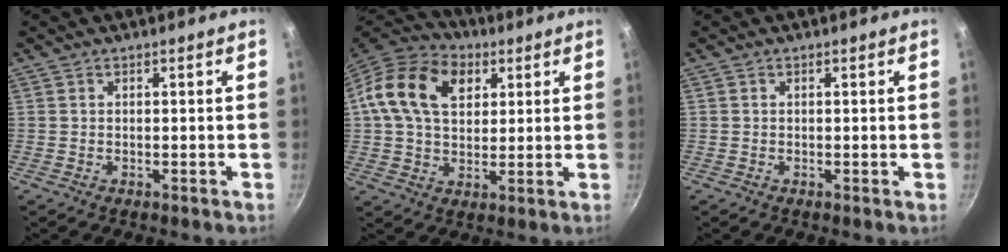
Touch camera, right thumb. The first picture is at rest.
{"total": 17.7, "force": [5.8, 12.2, 11.5], "torque": [-0.188, 0.010, 0.090]}
{"total": 0.0}